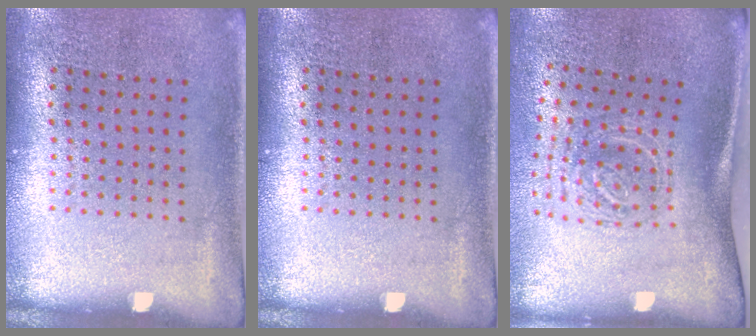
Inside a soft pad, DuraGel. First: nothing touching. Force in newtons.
{"total": 0.0}
{"total": 1.9, "press": 1.3, "slide": 1.4}